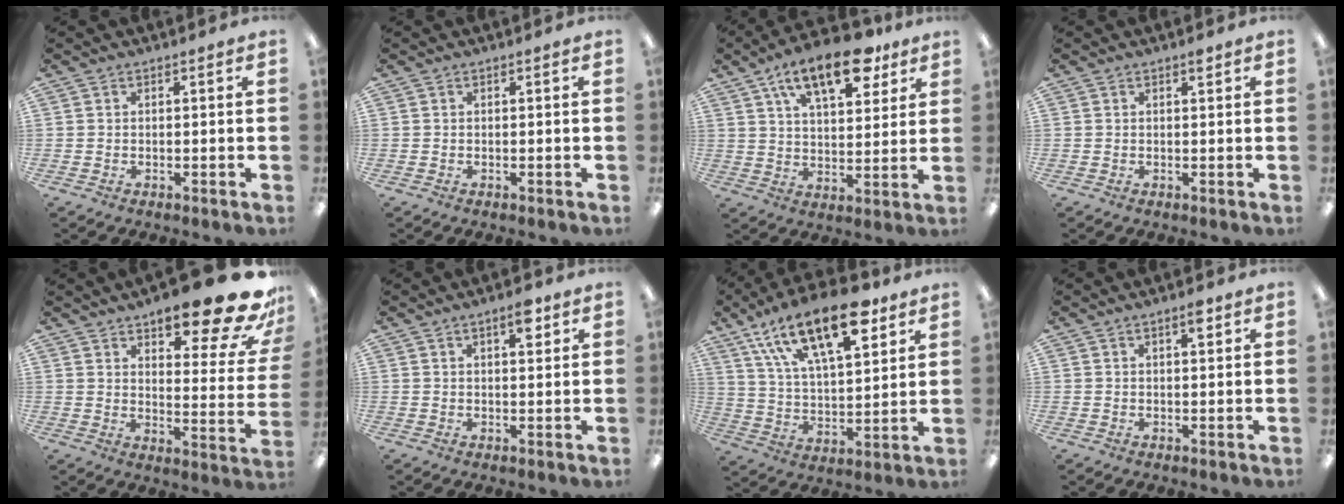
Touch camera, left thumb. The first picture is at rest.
{"total": 0.0}
{"total": 16.6, "force": [10.1, 7.2, 11.1], "torque": [-0.167, -0.039, 0.167]}
{"total": 1.2, "force": [0.9, 0.2, 0.8], "torque": [-0.009, -0.003, 0.013]}
{"total": 20.0, "force": [13.8, 6.1, 13.1], "torque": [-0.166, -0.100, 0.221]}
{"total": 4.7, "force": [2.8, 1.6, 3.4], "torque": [-0.041, -0.009, 0.040]}
{"total": 22.4, "force": [13.4, 9.6, 15.2], "torque": [-0.243, -0.059, 0.227]}
{"total": 2.9, "force": [1.8, 0.8, 2.2], "torque": [-0.031, -0.003, 0.027]}